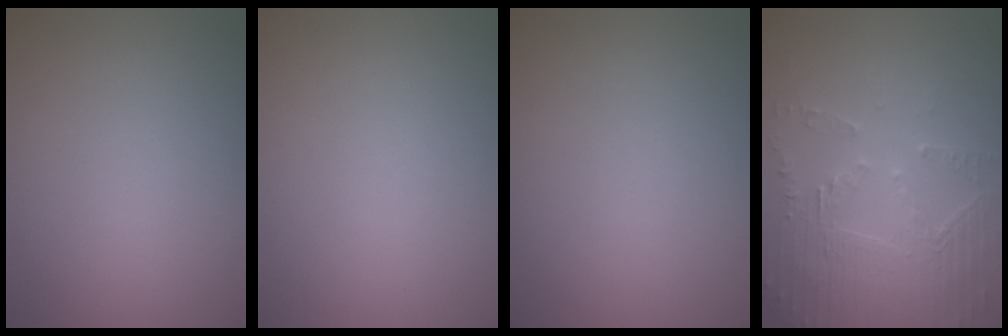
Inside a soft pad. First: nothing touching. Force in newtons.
{"total": 0.0}
{"total": 0.0}
{"total": 5.5, "press": 3.7, "slide": 4.0}